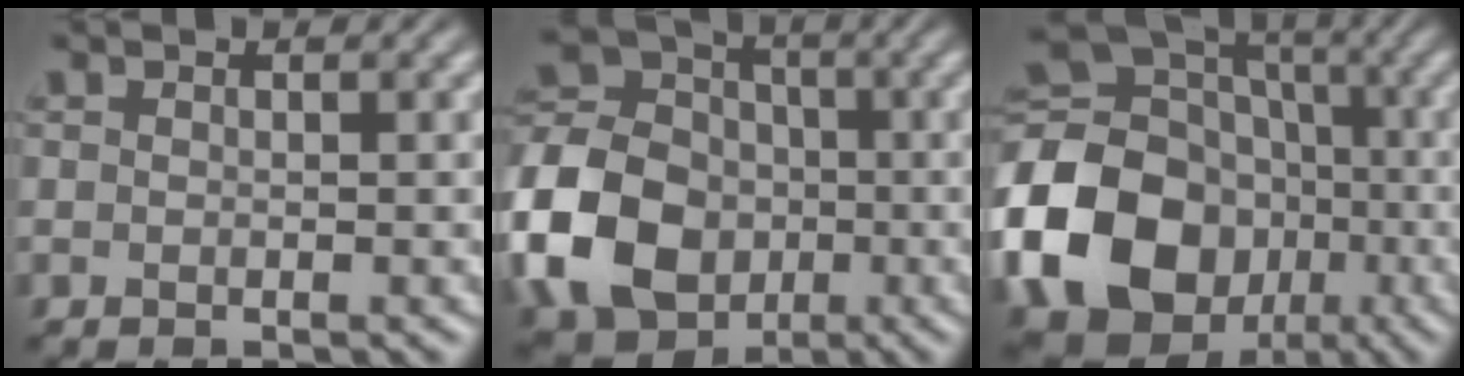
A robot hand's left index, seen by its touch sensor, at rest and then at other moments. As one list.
[{"total": 12.1, "force": [-3.1, 9.8, 6.4], "torque": [-0.156, 0.004, -0.079]}, {"total": 21.7, "force": [-5.9, 18.4, 9.9], "torque": [-0.218, -0.029, -0.128]}]